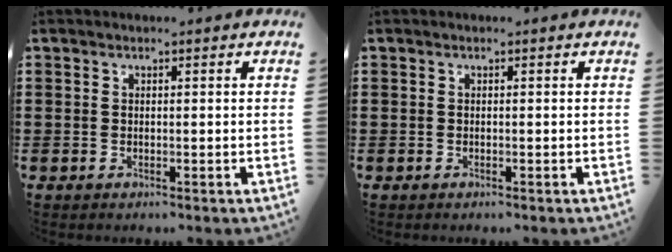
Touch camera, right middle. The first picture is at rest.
{"total": 0.0}